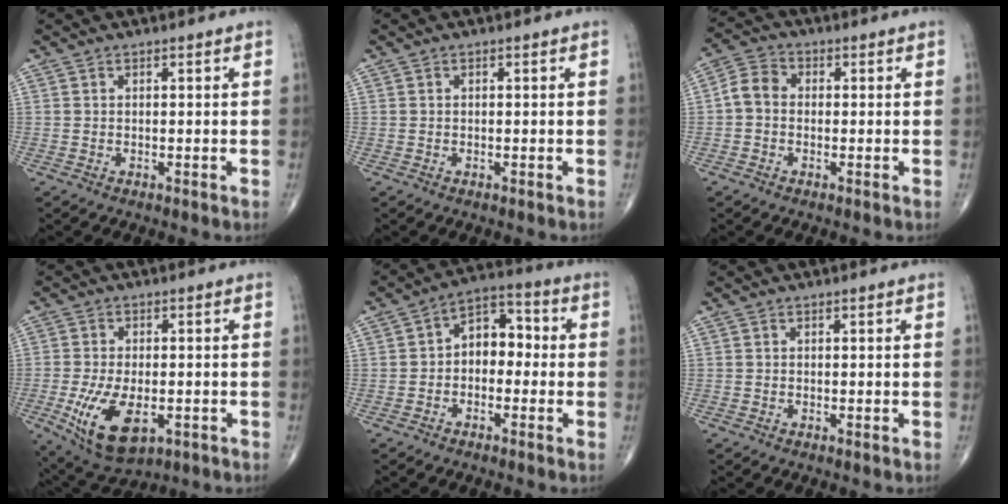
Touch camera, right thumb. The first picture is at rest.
{"total": 0.0}
{"total": 4.8, "force": [-0.4, 3.8, 2.9], "torque": [-0.045, 0.015, -0.022]}
{"total": 12.0, "force": [-3.6, 6.2, 9.7], "torque": [-0.175, -0.006, -0.048]}
{"total": 7.9, "force": [-0.6, 5.4, 5.7], "torque": [-0.058, 0.036, -0.026]}
{"total": 0.0}